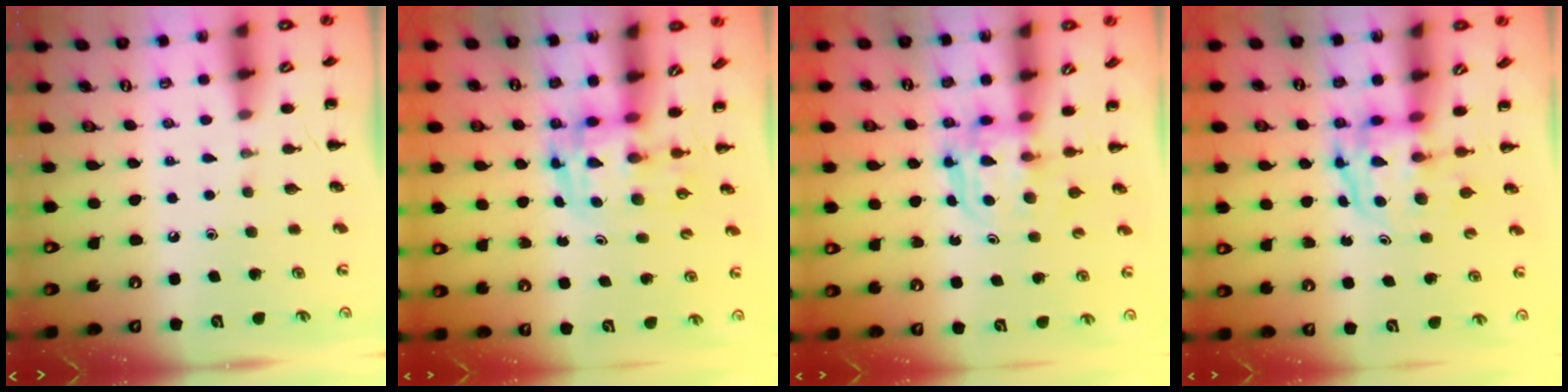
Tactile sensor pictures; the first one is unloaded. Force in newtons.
{"total": 3.6, "press": 3.5, "slide": 0.6}
{"total": 3.8, "press": 3.8, "slide": 0.2}
{"total": 3.9, "press": 3.9, "slide": 0.7}